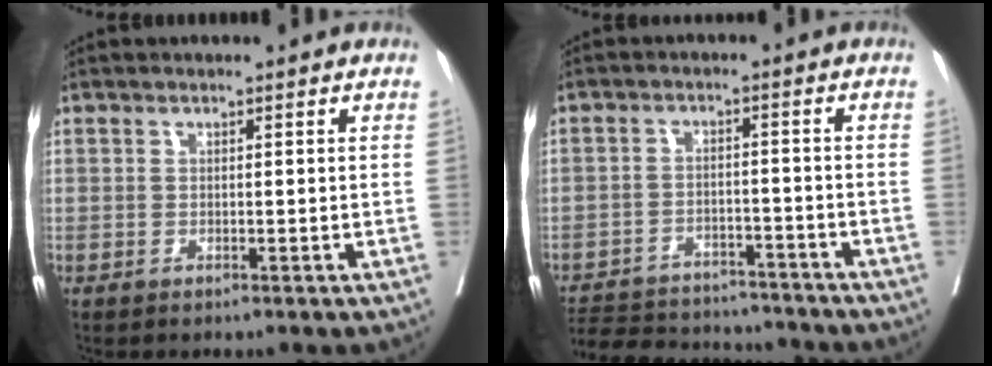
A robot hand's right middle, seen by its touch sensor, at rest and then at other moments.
{"total": 15.1, "force": [-14.1, 3.9, 3.8], "torque": [-0.075, 0.007, -0.198]}